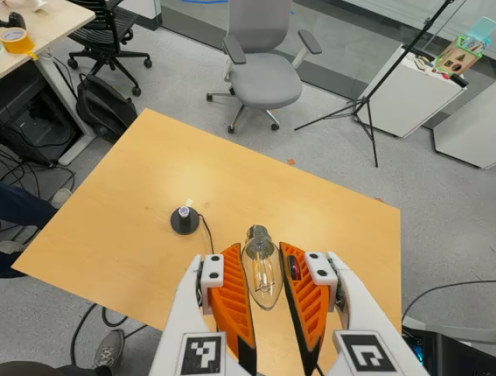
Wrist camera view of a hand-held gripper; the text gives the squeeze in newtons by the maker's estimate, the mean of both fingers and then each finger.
{"total": 12.2, "left": 13.5, "right": 11.0}